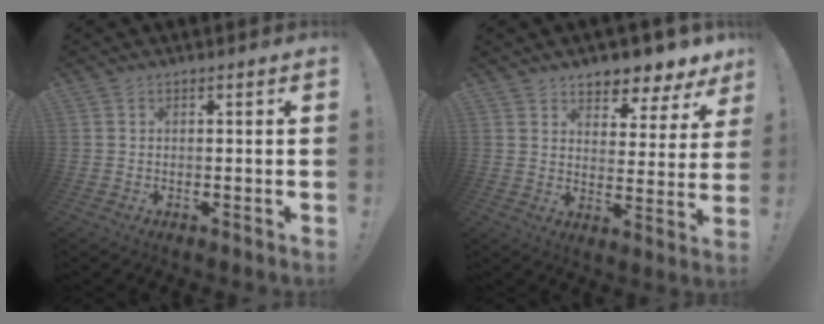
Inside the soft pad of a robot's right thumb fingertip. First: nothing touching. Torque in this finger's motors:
{"motor_torque": [0.04, 0.09, 0.29, 0.21, 0.00]}